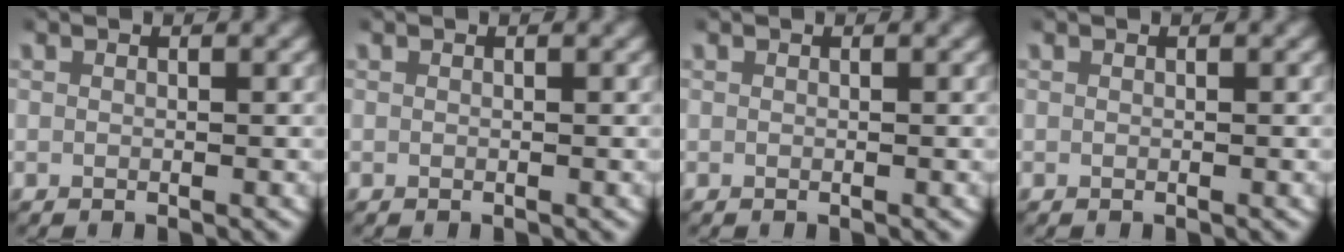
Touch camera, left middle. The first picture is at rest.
{"total": 0.0}
{"total": 0.0}
{"total": 0.0}